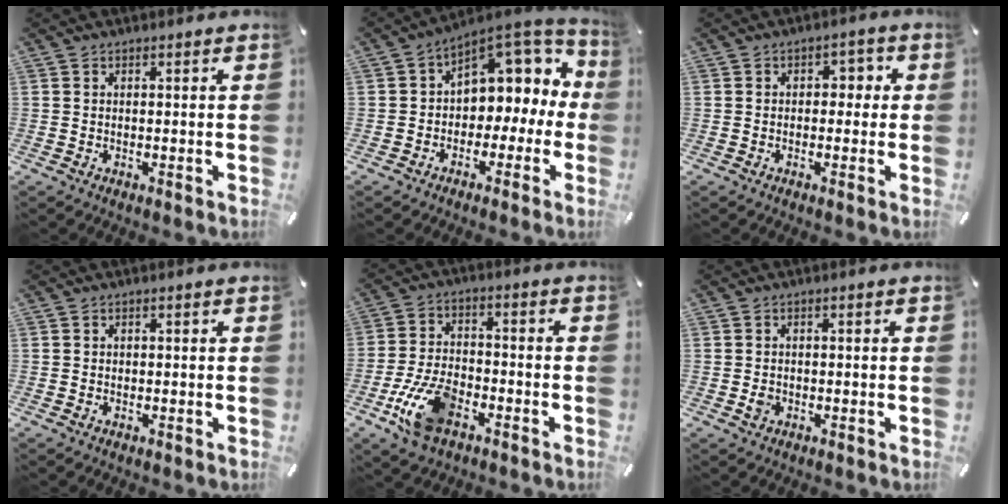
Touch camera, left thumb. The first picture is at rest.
{"total": 8.3, "force": [3.3, 6.7, 3.6], "torque": [-0.049, -0.034, 0.063]}
{"total": 3.0, "force": [-0.8, 2.3, 1.8], "torque": [-0.021, 0.009, -0.025]}
{"total": 0.6, "force": [-0.1, 0.6, 0.2], "torque": [-0.004, 0.005, -0.004]}
{"total": 12.6, "force": [-6.2, 7.0, 8.4], "torque": [-0.177, 0.024, -0.112]}
{"total": 2.0, "force": [-0.5, 1.7, 1.0], "torque": [-0.018, 0.004, -0.010]}